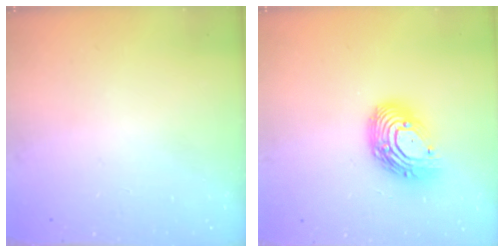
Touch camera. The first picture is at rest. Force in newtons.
{"total": 13.7, "press": 13.7, "slide": 0.9}